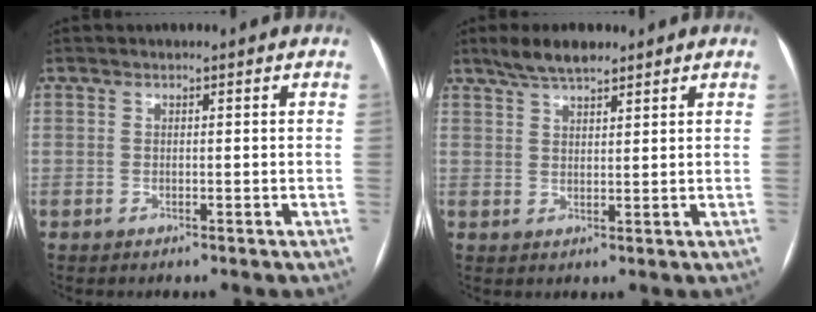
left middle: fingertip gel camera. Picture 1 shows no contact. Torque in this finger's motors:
{"motor_torque": [0.27, -0.24, 0.04, 0.01]}